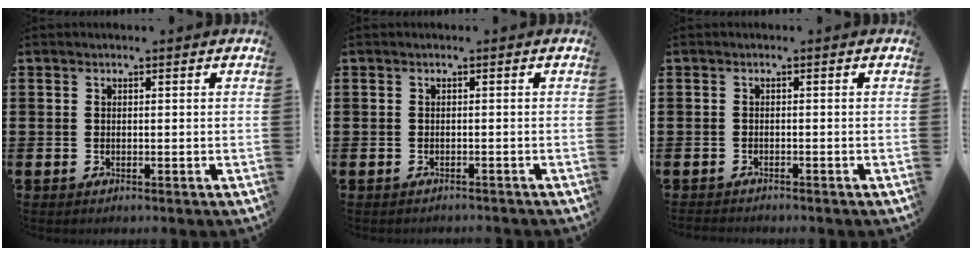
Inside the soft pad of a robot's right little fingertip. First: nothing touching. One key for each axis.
{"total": 0.0}
{"total": 0.0}